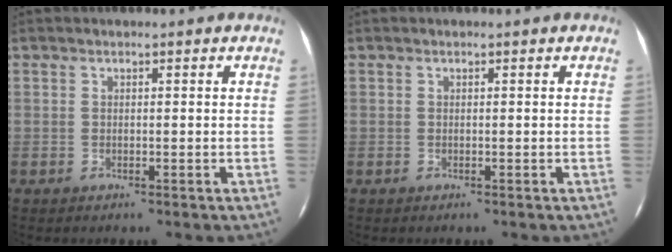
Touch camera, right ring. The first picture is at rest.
{"total": 0.0}